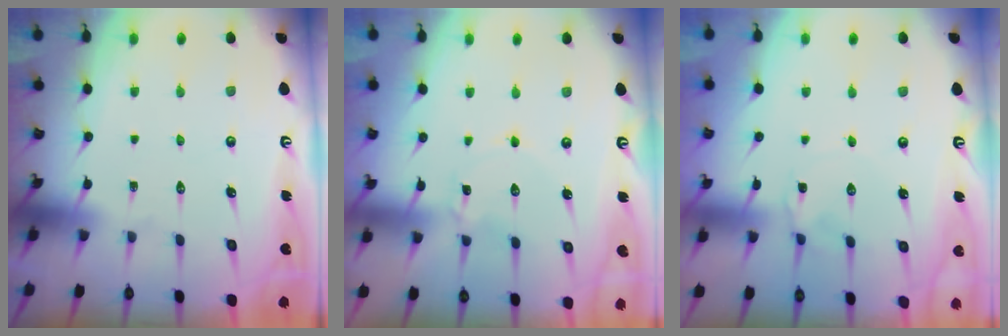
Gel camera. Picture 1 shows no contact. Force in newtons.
{"total": 1.6, "press": 1.6, "slide": 0.2}
{"total": 1.8, "press": 1.8, "slide": 0.2}